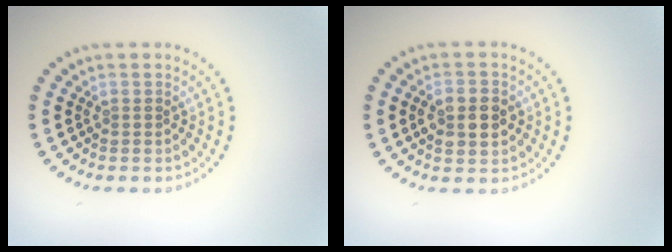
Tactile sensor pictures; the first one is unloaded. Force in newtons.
{"total": 3.8, "press": 3.8, "slide": 0.2}